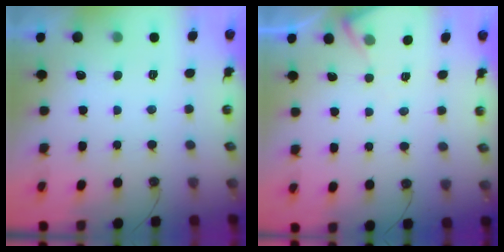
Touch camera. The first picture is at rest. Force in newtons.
{"total": 5.3, "press": 5.2, "slide": 0.5}